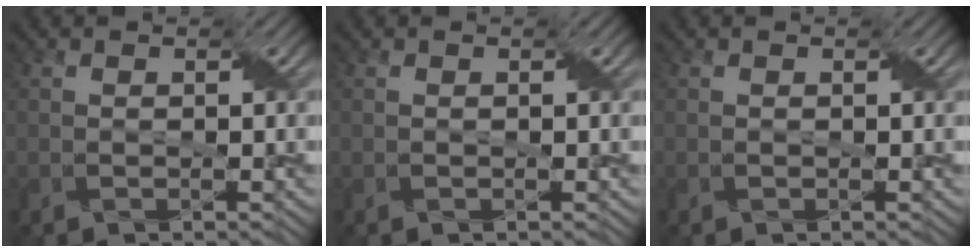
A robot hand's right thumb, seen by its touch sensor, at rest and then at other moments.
{"total": 0.0}
{"total": 0.0}